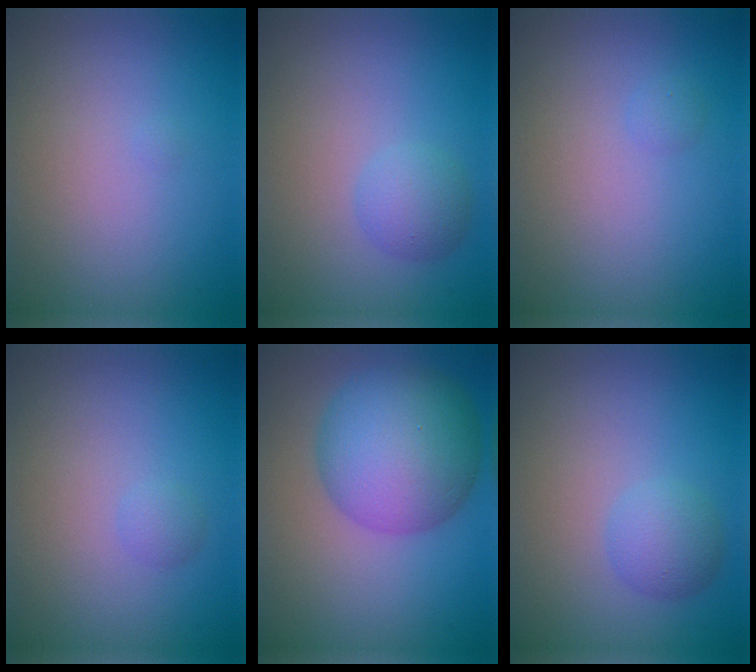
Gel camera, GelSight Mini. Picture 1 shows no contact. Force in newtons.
{"total": 2.4, "press": 2.4, "slide": 0.1}
{"total": 0.6, "press": 0.6, "slide": 0.1}
{"total": 0.9, "press": 0.9, "slide": 0.0}
{"total": 9.5, "press": 9.5, "slide": 0.1}
{"total": 2.5, "press": 2.5, "slide": 0.2}